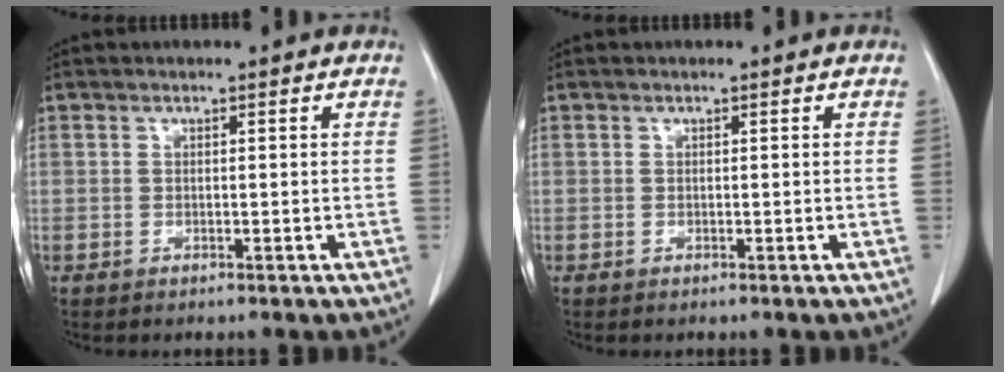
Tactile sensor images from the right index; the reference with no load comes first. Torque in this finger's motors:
{"motor_torque": [0.00, 0.00, 0.00, 0.00]}